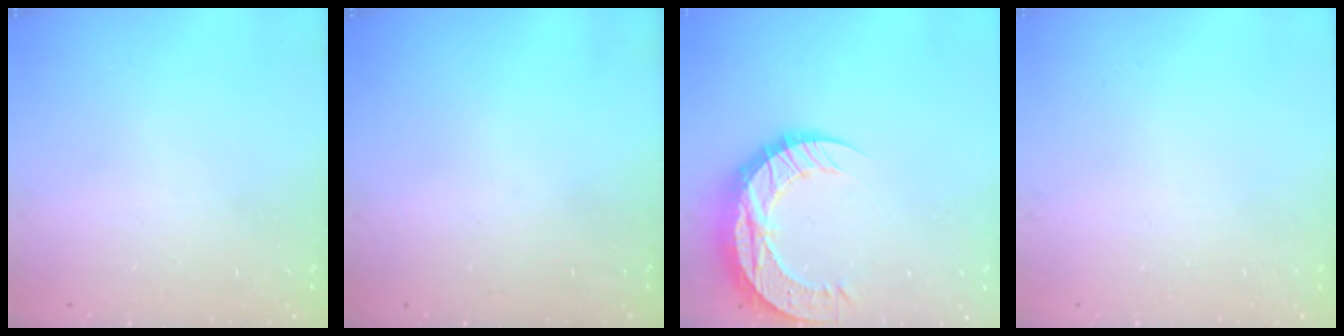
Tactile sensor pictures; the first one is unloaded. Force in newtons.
{"total": 0.0}
{"total": 19.0, "press": 18.9, "slide": 1.4}
{"total": 0.0}